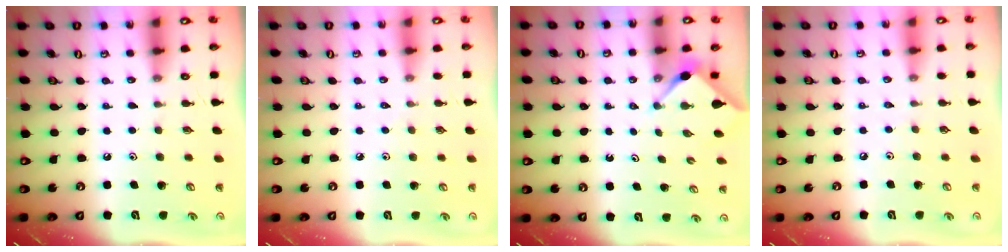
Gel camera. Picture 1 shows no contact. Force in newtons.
{"total": 2.1, "press": 2.1, "slide": 0.4}
{"total": 2.9, "press": 2.8, "slide": 0.5}
{"total": 1.5, "press": 1.5, "slide": 0.4}